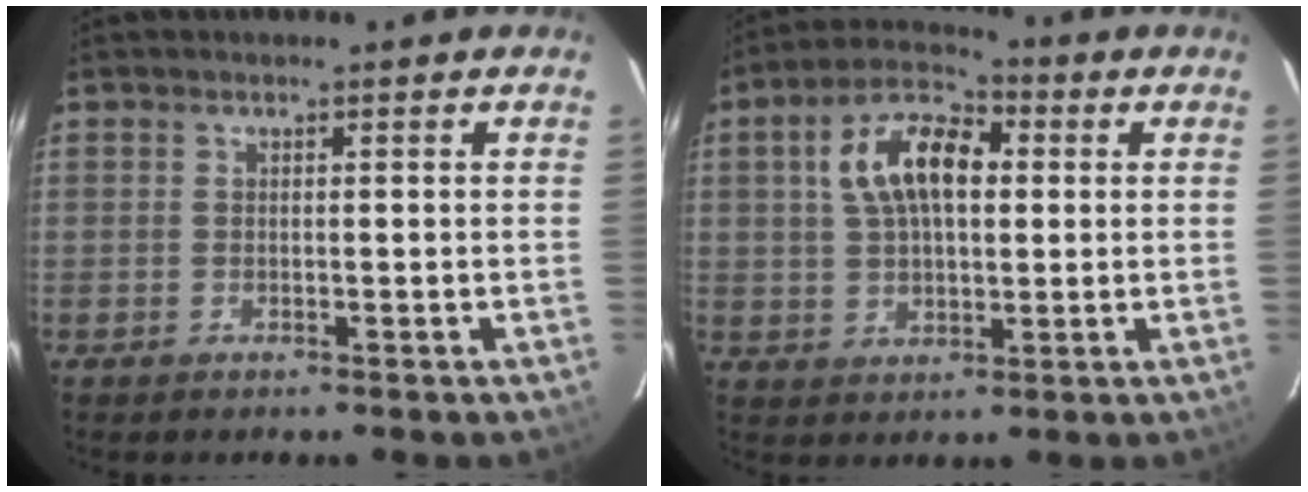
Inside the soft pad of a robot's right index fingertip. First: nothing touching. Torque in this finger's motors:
{"motor_torque": [0.59, 0.26, 0.47, 0.10]}